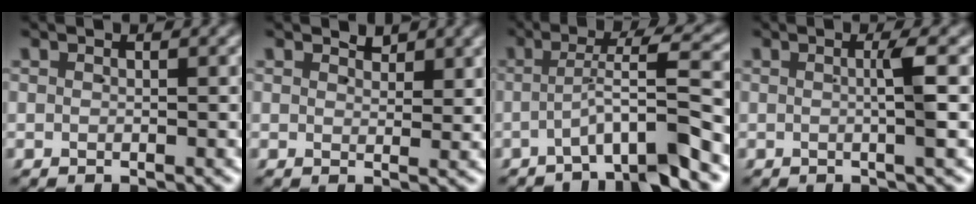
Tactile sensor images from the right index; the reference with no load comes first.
{"total": 1.5, "force": [1.3, 0.6, 0.5], "torque": [0.000, -0.007, 0.024]}
{"total": 4.7, "force": [-2.3, -0.2, 4.1], "torque": [-0.049, 0.016, -0.040]}
{"total": 2.2, "force": [0.1, -0.2, 2.2], "torque": [-0.031, 0.004, 0.001]}